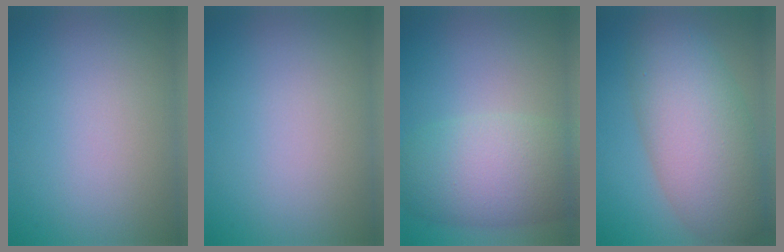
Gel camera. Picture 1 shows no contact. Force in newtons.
{"total": 0.0}
{"total": 7.2, "press": 7.2, "slide": 0.1}
{"total": 9.2, "press": 9.2, "slide": 0.4}